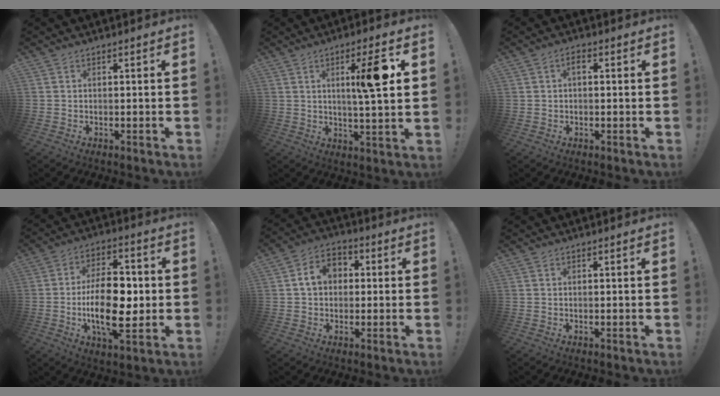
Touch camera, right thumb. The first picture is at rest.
{"total": 12.3, "force": [3.5, 0.8, 11.8], "torque": [-0.178, -0.010, 0.041]}
{"total": 2.3, "force": [0.4, 1.9, 1.2], "torque": [-0.012, -0.001, 0.003]}
{"total": 18.1, "force": [-2.2, 9.0, 15.6], "torque": [-0.268, 0.001, -0.041]}
{"total": 8.2, "force": [1.3, 6.5, 4.8], "torque": [-0.076, 0.014, 0.027]}
{"total": 0.0}